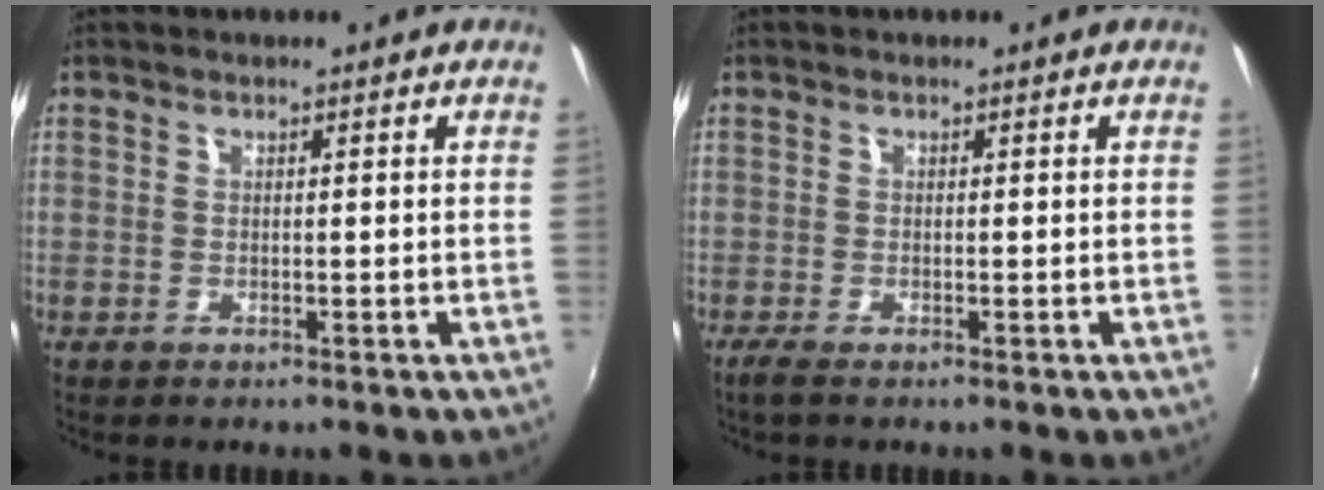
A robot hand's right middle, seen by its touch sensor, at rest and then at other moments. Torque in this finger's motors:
{"motor_torque": [0.02, -0.03, 0.00, 0.00]}